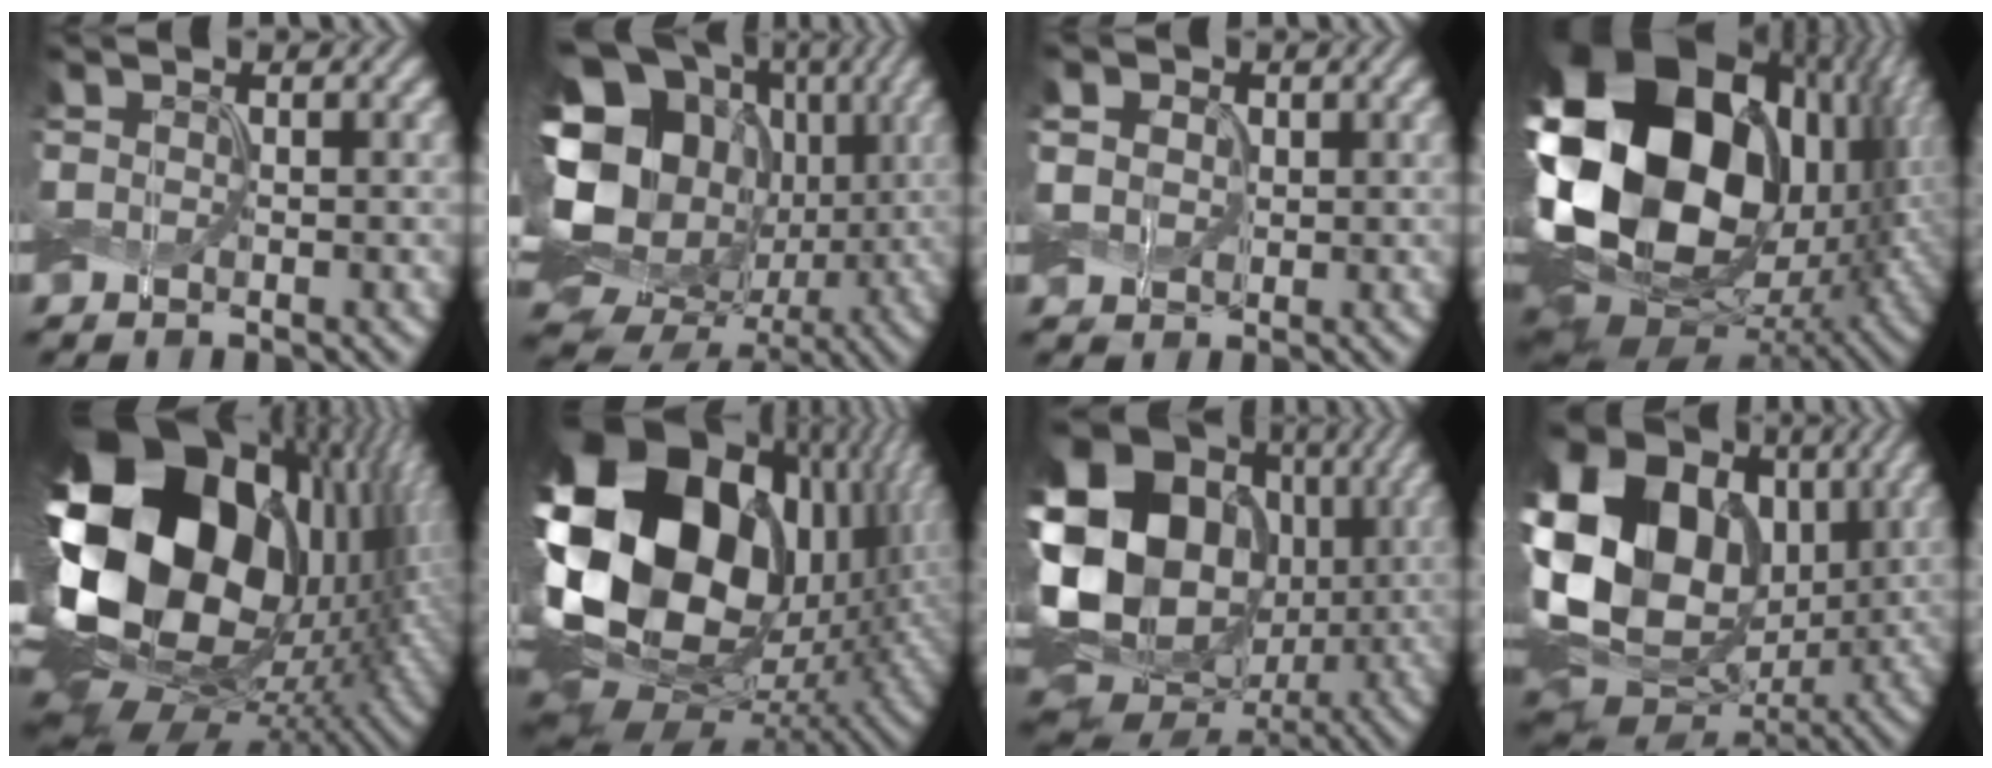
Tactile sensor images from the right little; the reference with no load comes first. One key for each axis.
{"total": 23.9, "fx": 3.1, "fy": 20.3, "fz": 12.3, "tx": -0.271, "ty": 0.034, "tz": 0.024}
{"total": 3.6, "fx": 0.9, "fy": 2.9, "fz": 1.9, "tx": -0.049, "ty": 0.011, "tz": 0.006}
{"total": 22.4, "fx": 3.7, "fy": 15.6, "fz": 15.6, "tx": -0.336, "ty": 0.000, "tz": 0.078}
{"total": 22.9, "fx": 1.7, "fy": 15.2, "fz": 17.1, "tx": -0.345, "ty": -0.034, "tz": 0.037}
{"total": 22.4, "fx": 3.9, "fy": 15.7, "fz": 15.5, "tx": -0.341, "ty": -0.004, "tz": 0.085}
{"total": 23.8, "fx": 2.9, "fy": 20.1, "fz": 12.4, "tx": -0.267, "ty": 0.005, "tz": 0.018}
{"total": 21.8, "fx": 3.3, "fy": 16.7, "fz": 13.6, "tx": -0.263, "ty": 0.038, "tz": 0.044}